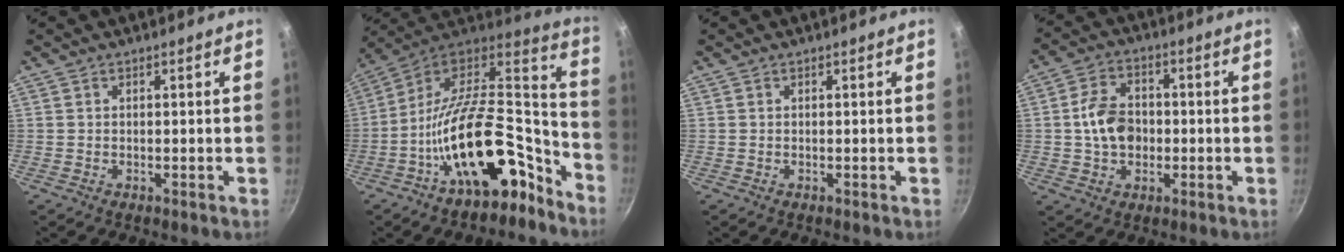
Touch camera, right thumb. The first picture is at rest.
{"total": 25.9, "force": [-13.6, 12.6, 18.1], "torque": [-0.222, 0.114, -0.226]}
{"total": 0.0}
{"total": 8.9, "force": [-0.6, 6.6, 6.0], "torque": [-0.090, 0.019, -0.017]}